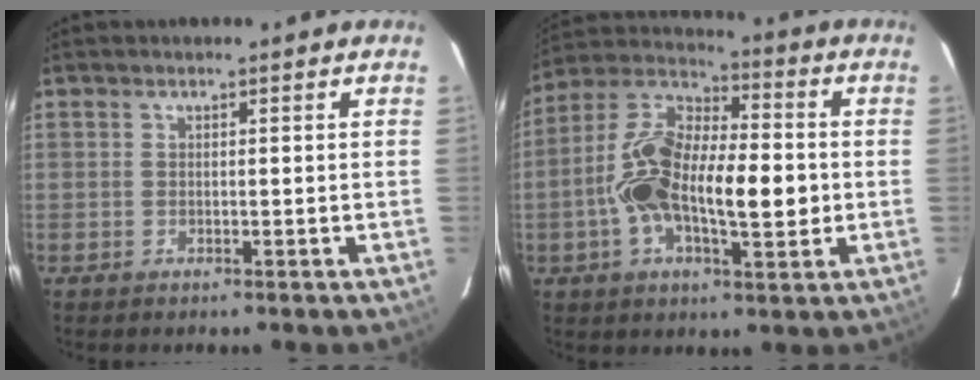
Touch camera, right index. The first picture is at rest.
{"total": 16.9, "force": [-1.8, 6.6, 15.5], "torque": [-0.299, 0.024, -0.033]}